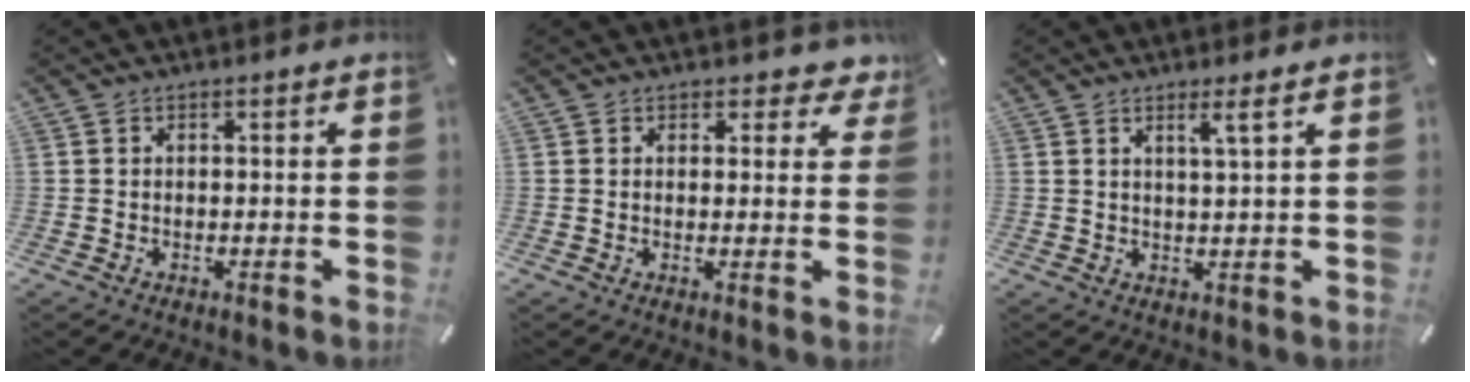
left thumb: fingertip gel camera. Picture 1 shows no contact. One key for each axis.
{"total": 3.9, "fx": 2.7, "fy": 2.4, "fz": 1.3, "tx": -0.004, "ty": -0.016, "tz": 0.042}
{"total": 3.7, "fx": 2.2, "fy": -0.4, "fz": 3.0, "tx": -0.063, "ty": -0.005, "tz": 0.035}